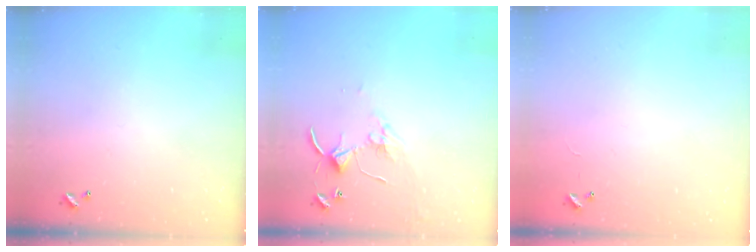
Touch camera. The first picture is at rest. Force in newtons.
{"total": 5.5, "press": 5.5, "slide": 0.3}
{"total": 9.3, "press": 9.3, "slide": 0.3}